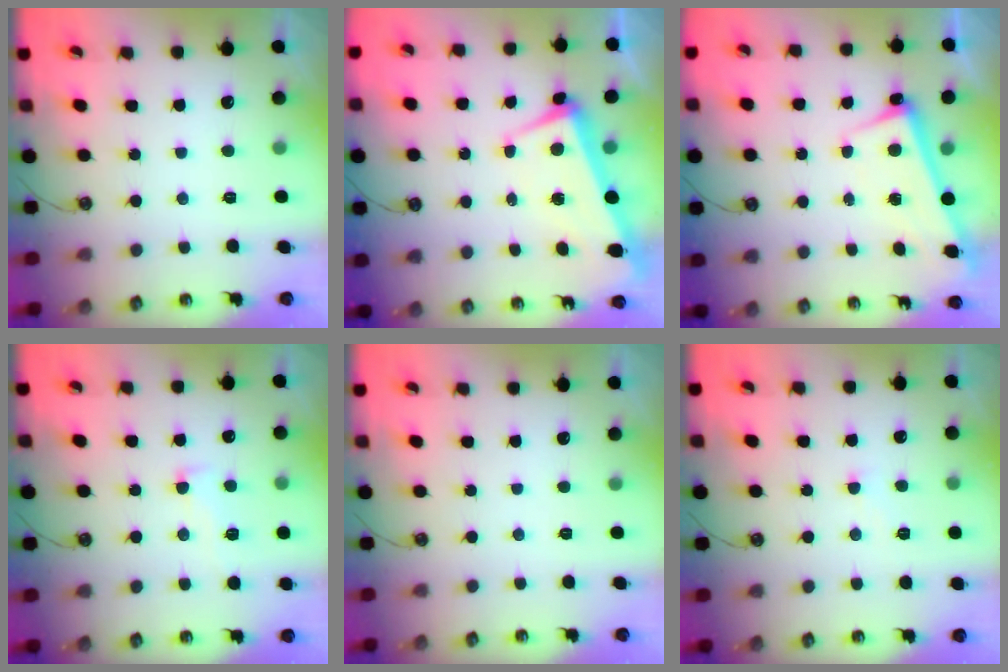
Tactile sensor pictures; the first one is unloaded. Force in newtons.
{"total": 2.1, "press": 1.8, "slide": 1.1}
{"total": 2.6, "press": 2.5, "slide": 0.7}
{"total": 1.1, "press": 0.7, "slide": 0.9}
{"total": 0.0}
{"total": 2.4, "press": 2.4, "slide": 0.3}